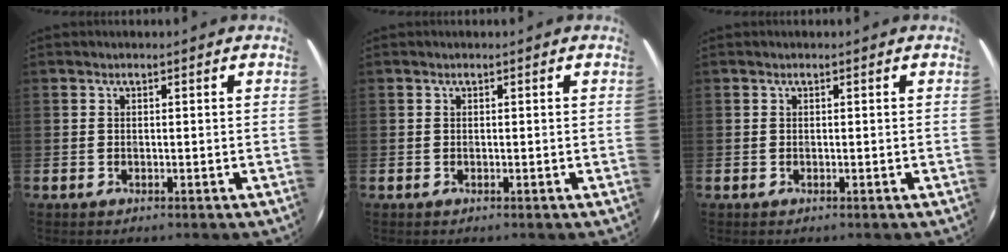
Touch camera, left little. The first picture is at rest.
{"total": 0.0}
{"total": 0.0}